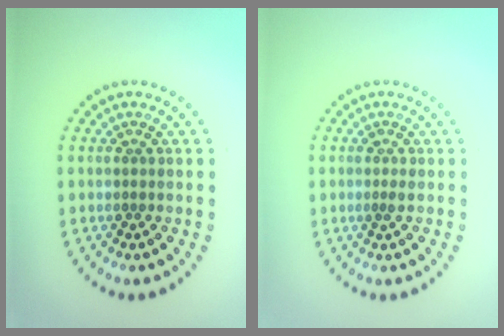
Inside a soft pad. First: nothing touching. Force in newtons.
{"total": 0.7, "press": 0.7, "slide": 0.3}